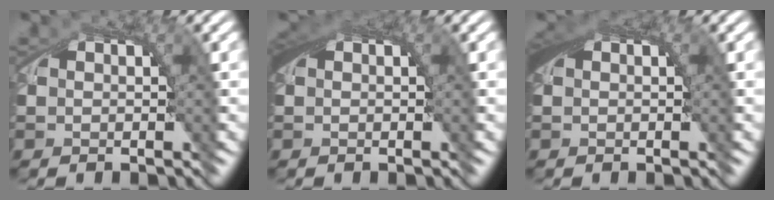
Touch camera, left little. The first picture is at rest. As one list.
[{"total": 2.4, "force": [0.4, 1.3, 2.0], "torque": [-0.035, -0.002, 0.008]}, {"total": 2.4, "force": [0.1, 1.4, 2.0], "torque": [-0.036, -0.003, 0.004]}]